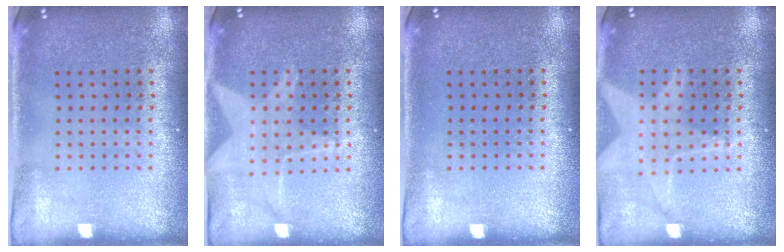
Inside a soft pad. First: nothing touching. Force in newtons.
{"total": 1.5, "press": 1.5, "slide": 0.2}
{"total": 0.0}
{"total": 1.3, "press": 1.3, "slide": 0.3}